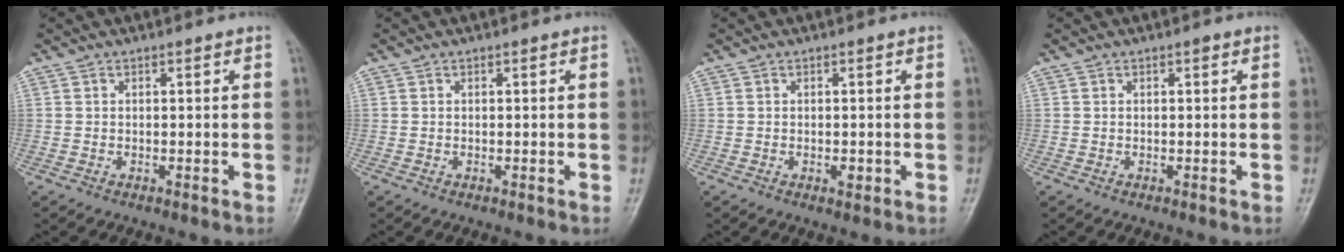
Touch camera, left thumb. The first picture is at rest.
{"total": 0.0}
{"total": 1.7, "force": [-0.4, 0.9, 1.4], "torque": [-0.014, -0.001, -0.004]}
{"total": 0.5, "force": [0.2, 0.1, 0.5], "torque": [-0.008, 0.001, 0.002]}